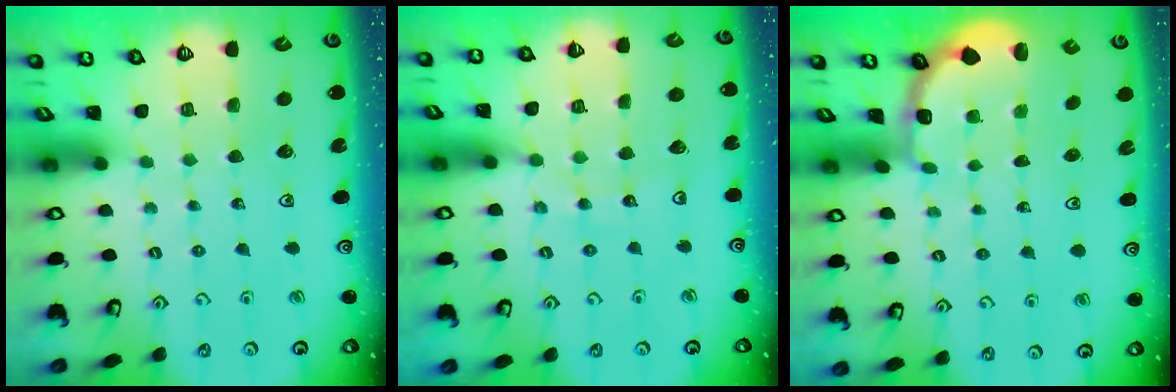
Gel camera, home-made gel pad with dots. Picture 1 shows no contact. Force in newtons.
{"total": 10.2, "press": 10.1, "slide": 1.3}
{"total": 1.9, "press": 1.7, "slide": 0.8}